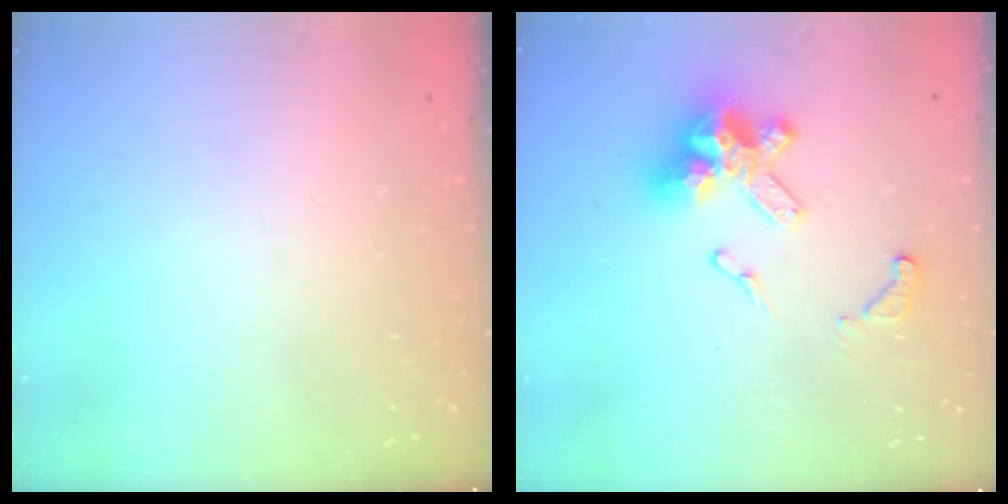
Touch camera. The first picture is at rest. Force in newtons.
{"total": 15.3, "press": 15.3, "slide": 0.6}